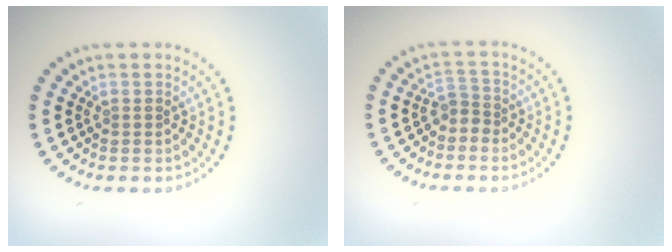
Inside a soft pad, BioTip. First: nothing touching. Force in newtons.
{"total": 1.8, "press": 1.2, "slide": 1.3}